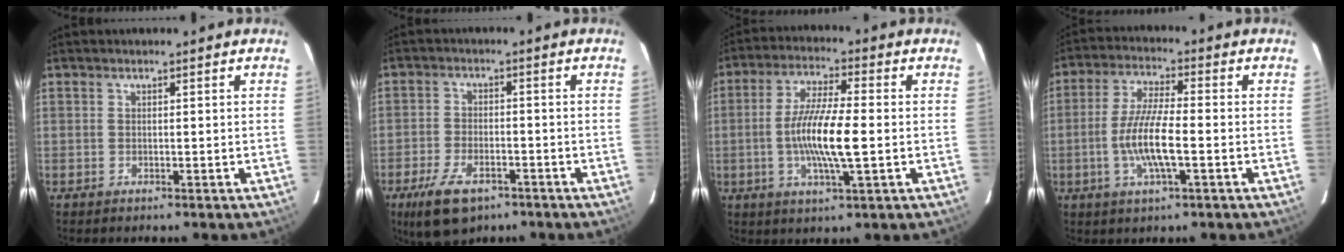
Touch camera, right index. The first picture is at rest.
{"total": 9.9, "force": [-6.2, 4.8, 5.9], "torque": [-0.141, -0.017, -0.107]}
{"total": 11.1, "force": [-1.6, 1.7, 10.9], "torque": [-0.207, -0.003, -0.032]}
{"total": 9.5, "force": [-2.3, 1.8, 9.0], "torque": [-0.178, -0.005, -0.046]}